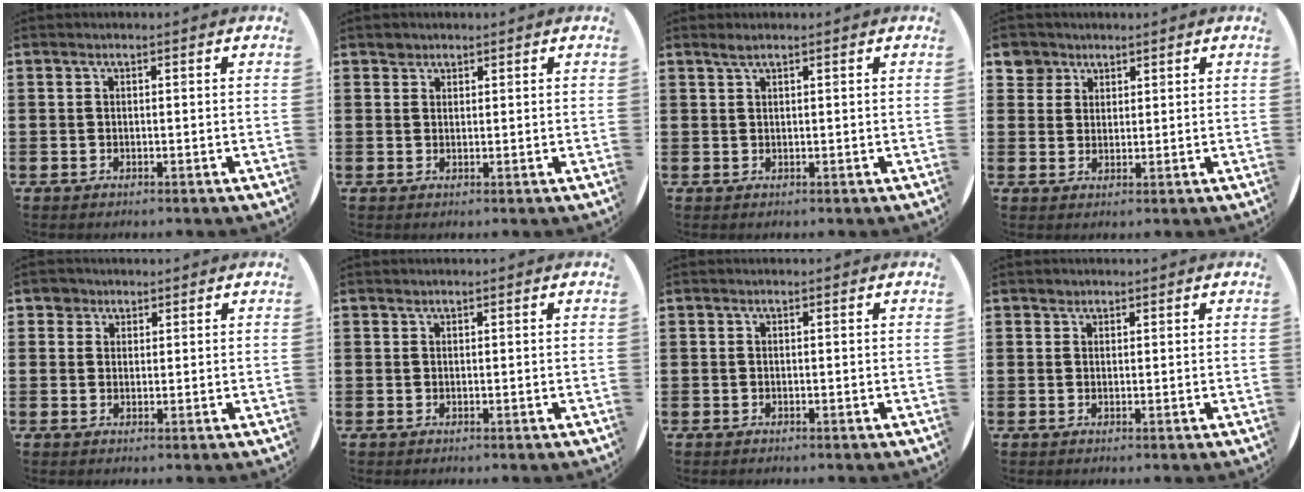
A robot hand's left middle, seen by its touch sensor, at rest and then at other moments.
{"total": 1.2, "force": [1.0, 0.6, 0.0], "torque": [0.006, -0.002, 0.019]}
{"total": 1.1, "force": [0.9, 0.0, 0.6], "torque": [-0.014, 0.002, 0.016]}
{"total": 3.5, "force": [2.6, 2.3, 0.0], "torque": [-0.005, 0.003, 0.049]}
{"total": 2.2, "force": [1.7, 1.4, 0.0], "torque": [0.010, 0.000, 0.029]}
{"total": 0.0}
{"total": 0.0}
{"total": 0.8, "force": [0.8, 0.3, -0.1], "torque": [0.001, 0.002, 0.015]}